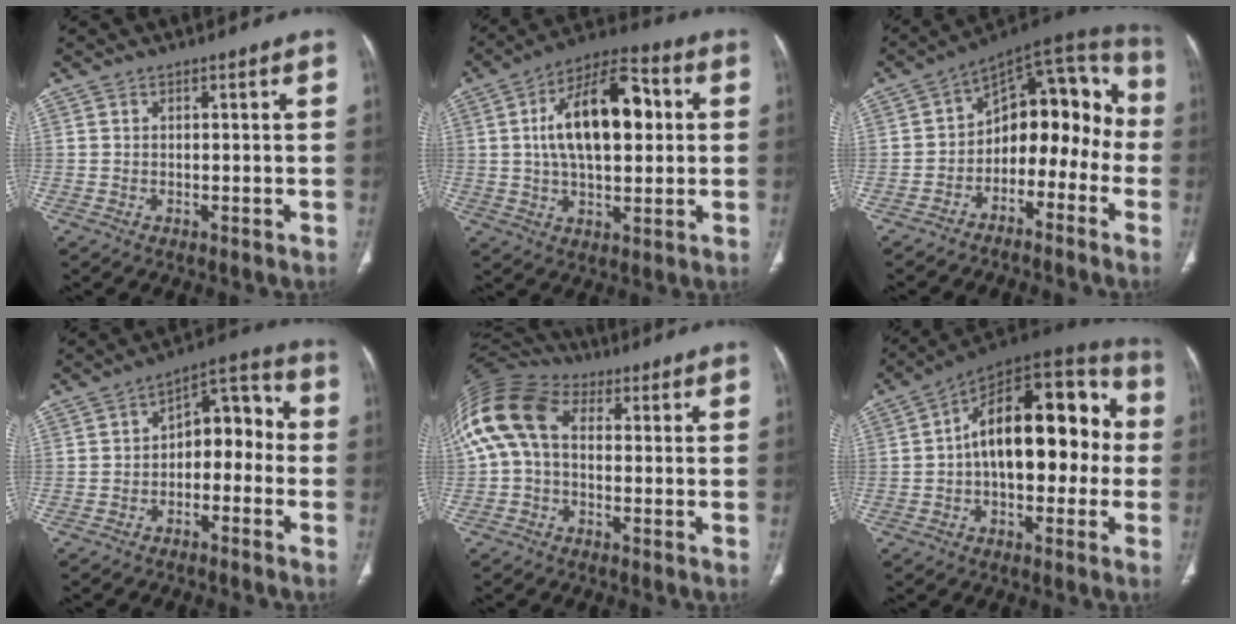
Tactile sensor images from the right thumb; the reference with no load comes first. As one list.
[{"total": 18.3, "force": [2.9, 9.3, 15.5], "torque": [-0.238, 0.023, 0.042]}, {"total": 16.5, "force": [-5.0, 10.7, 11.5], "torque": [-0.103, 0.102, -0.084]}, {"total": 10.3, "force": [-2.2, 6.7, 7.6], "torque": [-0.062, 0.053, -0.047]}, {"total": 14.0, "force": [1.4, 9.3, 10.4], "torque": [-0.218, 0.041, 0.013]}, {"total": 21.6, "force": [0.2, 11.7, 18.2], "torque": [-0.235, 0.053, -0.010]}]